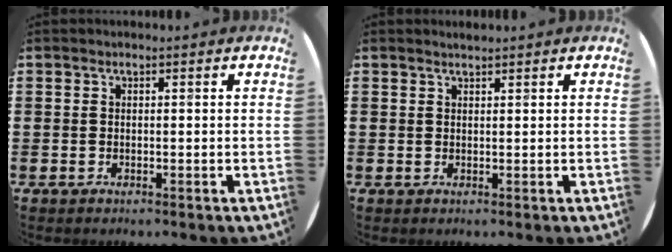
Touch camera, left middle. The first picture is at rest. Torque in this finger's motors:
{"motor_torque": [0.21, -0.02, -0.09, -0.03]}